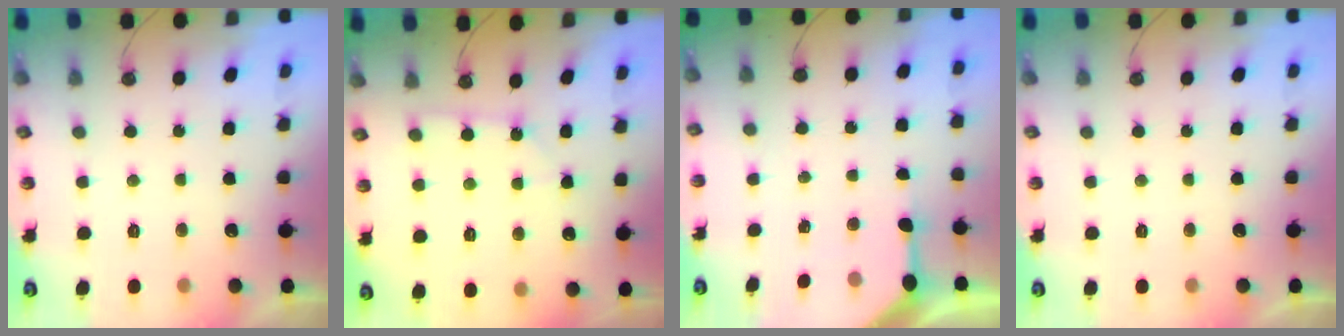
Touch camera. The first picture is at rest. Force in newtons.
{"total": 2.4, "press": 2.4, "slide": 0.2}
{"total": 4.8, "press": 4.8, "slide": 0.4}
{"total": 0.0}